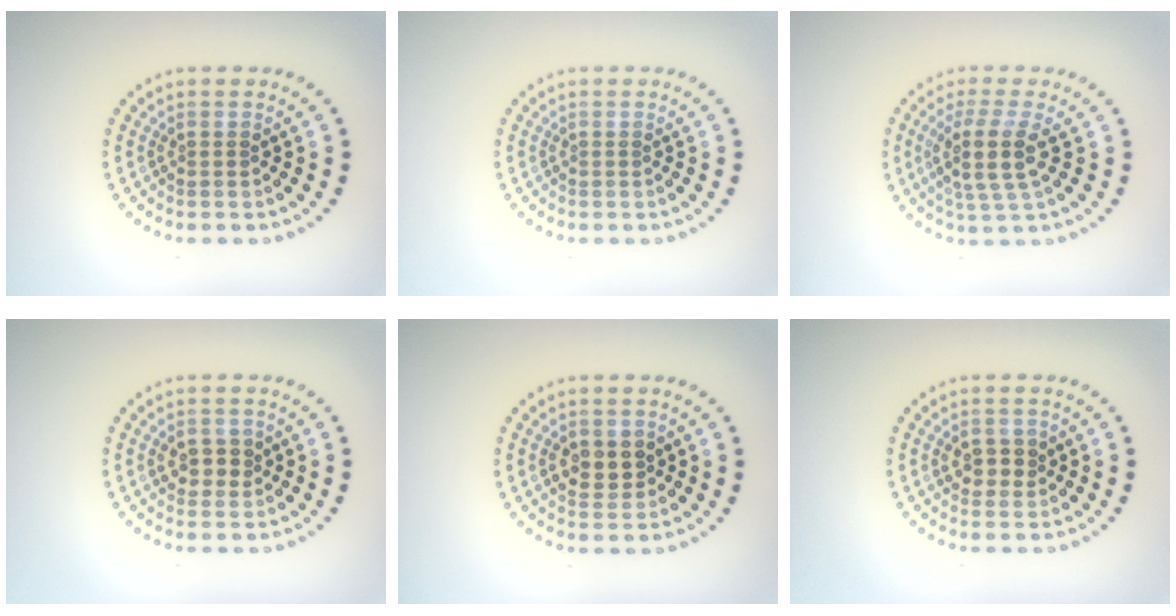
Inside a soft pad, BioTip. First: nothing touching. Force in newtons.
{"total": 0.0}
{"total": 3.7, "press": 3.0, "slide": 2.3}
{"total": 2.1, "press": 2.1, "slide": 0.6}
{"total": 2.5, "press": 2.5, "slide": 0.3}
{"total": 2.1, "press": 2.1, "slide": 0.6}